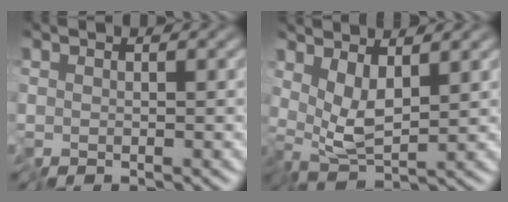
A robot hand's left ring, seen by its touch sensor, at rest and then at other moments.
{"total": 3.3, "force": [1.0, 0.9, 3.0], "torque": [-0.067, -0.006, 0.023]}